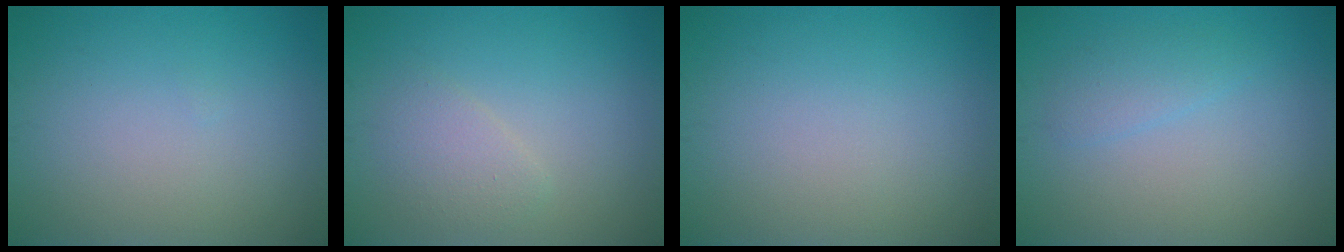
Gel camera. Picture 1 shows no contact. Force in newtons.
{"total": 1.9, "press": 1.9, "slide": 0.1}
{"total": 0.0}
{"total": 1.6, "press": 1.6, "slide": 0.0}